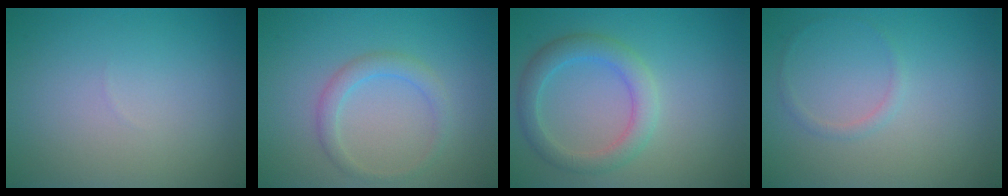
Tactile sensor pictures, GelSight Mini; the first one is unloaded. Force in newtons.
{"total": 2.0, "press": 2.0, "slide": 0.1}
{"total": 3.3, "press": 3.3, "slide": 0.3}
{"total": 0.8, "press": 0.8, "slide": 0.1}